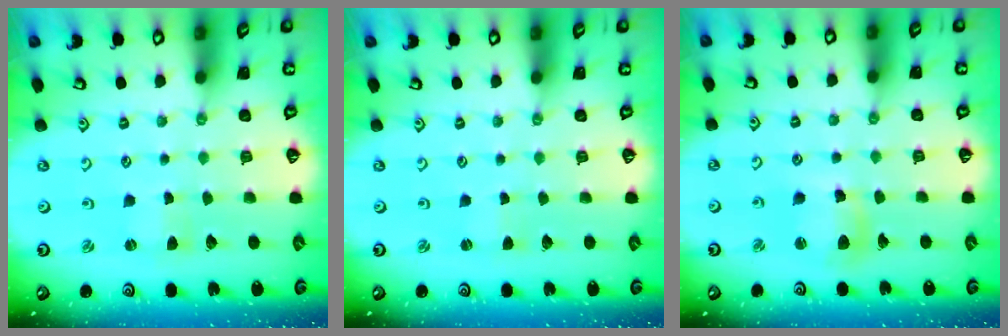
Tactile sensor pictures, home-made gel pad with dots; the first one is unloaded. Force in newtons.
{"total": 0.8, "press": 0.8, "slide": 0.2}
{"total": 9.2, "press": 9.1, "slide": 1.3}